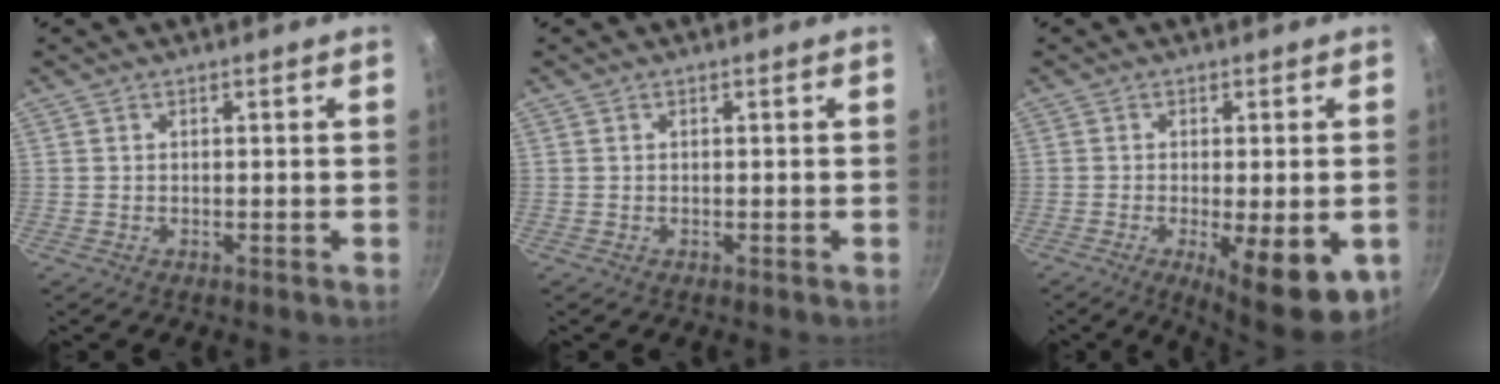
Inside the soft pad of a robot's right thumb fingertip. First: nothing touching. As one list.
[{"total": 0.0}, {"total": 13.2, "force": [-4.5, 4.3, 11.6], "torque": [-0.136, -0.013, -0.051]}]